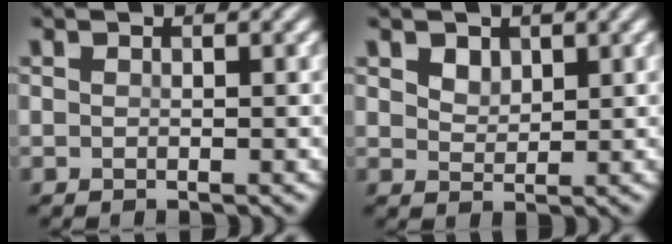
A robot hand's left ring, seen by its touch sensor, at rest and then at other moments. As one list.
[{"total": 1.5, "force": [1.0, 1.0, 0.6], "torque": [-0.013, -0.004, 0.020]}]